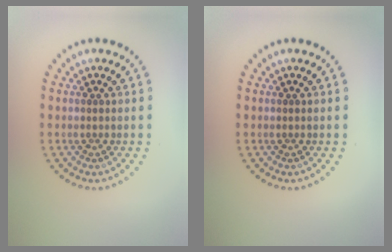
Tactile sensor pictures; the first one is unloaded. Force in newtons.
{"total": 0.0}